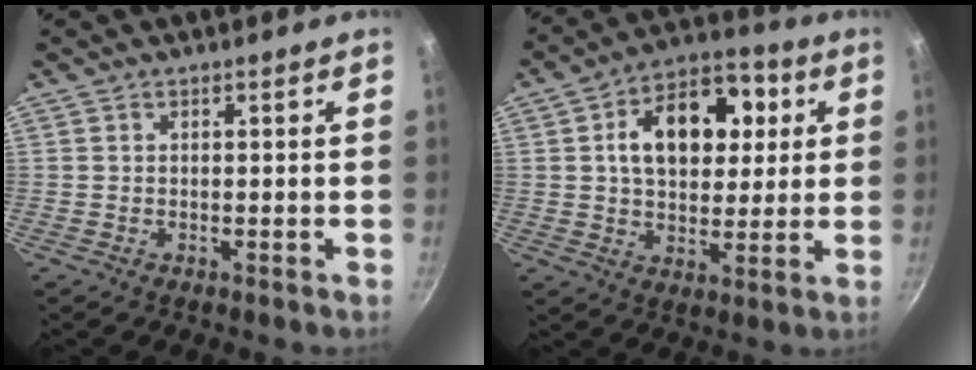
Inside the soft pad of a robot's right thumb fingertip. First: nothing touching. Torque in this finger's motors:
{"motor_torque": [1.45, 2.12, 0.10, -0.03, 0.11]}